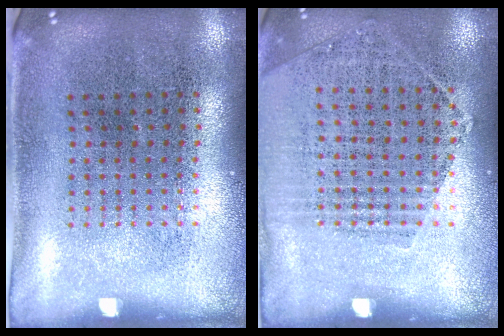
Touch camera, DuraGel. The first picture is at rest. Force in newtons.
{"total": 1.2, "press": 1.1, "slide": 0.5}